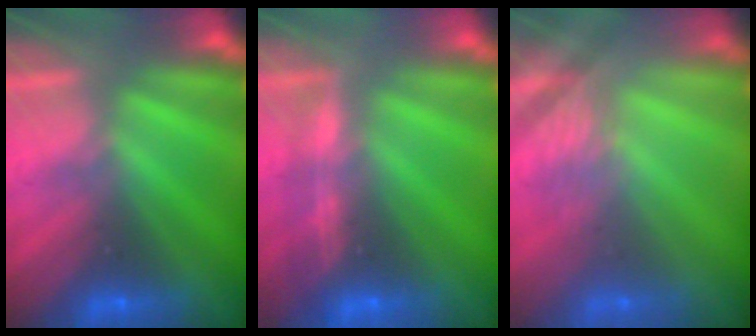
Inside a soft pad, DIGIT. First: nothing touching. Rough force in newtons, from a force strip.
{"total": 1.5}
{"total": 2.3}